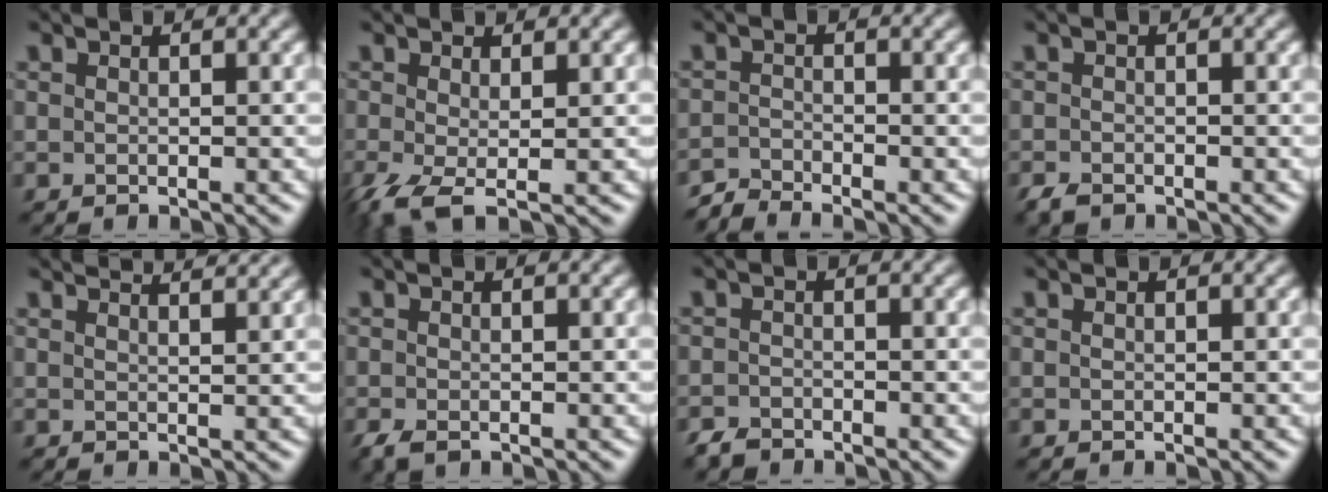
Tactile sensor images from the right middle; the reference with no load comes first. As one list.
[{"total": 3.8, "force": [-1.4, 1.3, 3.3], "torque": [-0.080, -0.011, -0.032]}, {"total": 1.9, "force": [-1.9, 0.1, 0.2], "torque": [-0.005, -0.002, -0.045]}, {"total": 1.3, "force": [-1.1, 0.6, 0.5], "torque": [-0.008, -0.004, -0.024]}, {"total": 4.7, "force": [4.1, 1.2, 2.0], "torque": [-0.003, 0.025, 0.024]}, {"total": 1.6, "force": [-1.2, 0.7, 0.9], "torque": [-0.023, -0.009, -0.024]}, {"total": 1.6, "force": [-1.5, 0.7, 0.3], "torque": [-0.003, -0.001, -0.033]}, {"total": 0.0}]